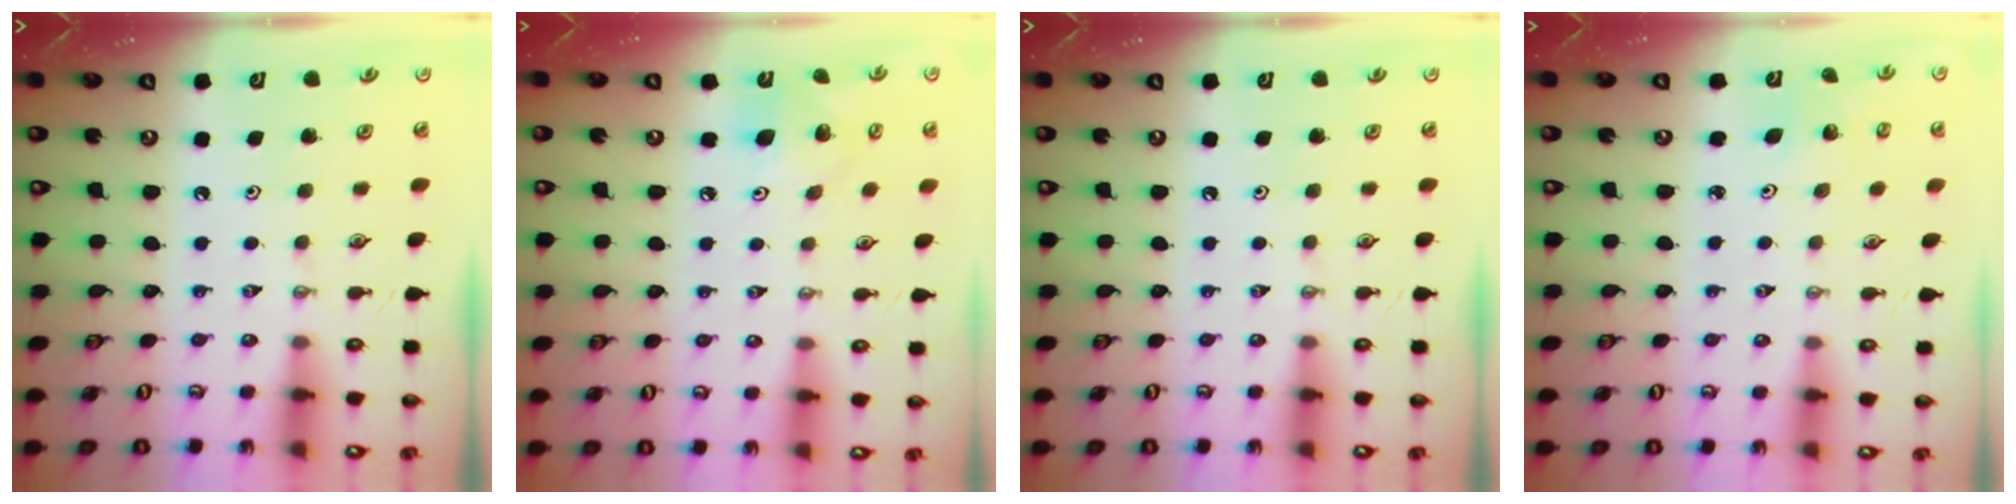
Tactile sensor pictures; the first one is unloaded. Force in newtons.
{"total": 9.8, "press": 9.8, "slide": 1.3}
{"total": 0.0}
{"total": 1.1, "press": 1.1, "slide": 0.1}